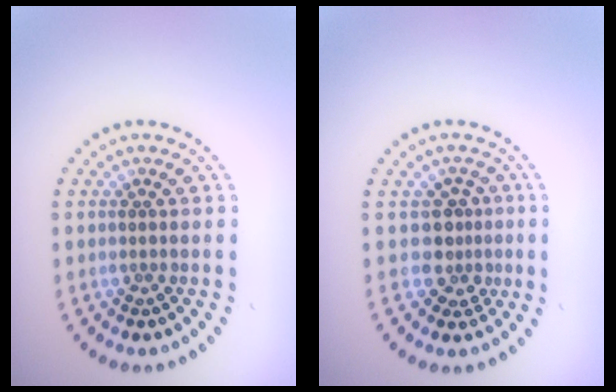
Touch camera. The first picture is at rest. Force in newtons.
{"total": 2.5, "press": 1.9, "slide": 1.7}